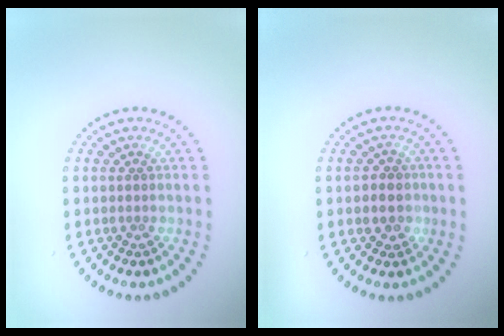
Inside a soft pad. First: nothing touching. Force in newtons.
{"total": 1.5, "press": 1.3, "slide": 0.6}